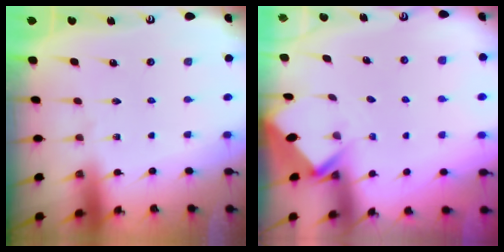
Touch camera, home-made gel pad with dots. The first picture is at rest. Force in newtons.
{"total": 2.7, "press": 2.7, "slide": 0.2}